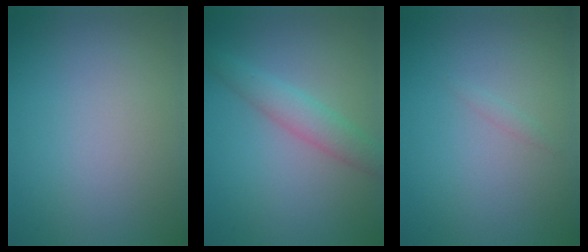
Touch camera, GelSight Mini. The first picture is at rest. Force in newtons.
{"total": 2.9, "press": 2.9, "slide": 0.1}
{"total": 0.5, "press": 0.5, "slide": 0.0}